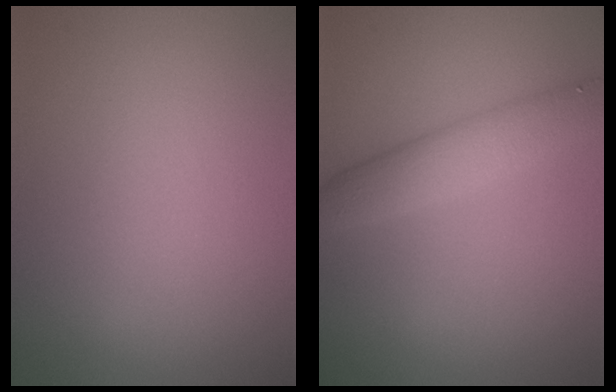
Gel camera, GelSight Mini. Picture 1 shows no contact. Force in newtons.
{"total": 3.8, "press": 3.8, "slide": 0.3}